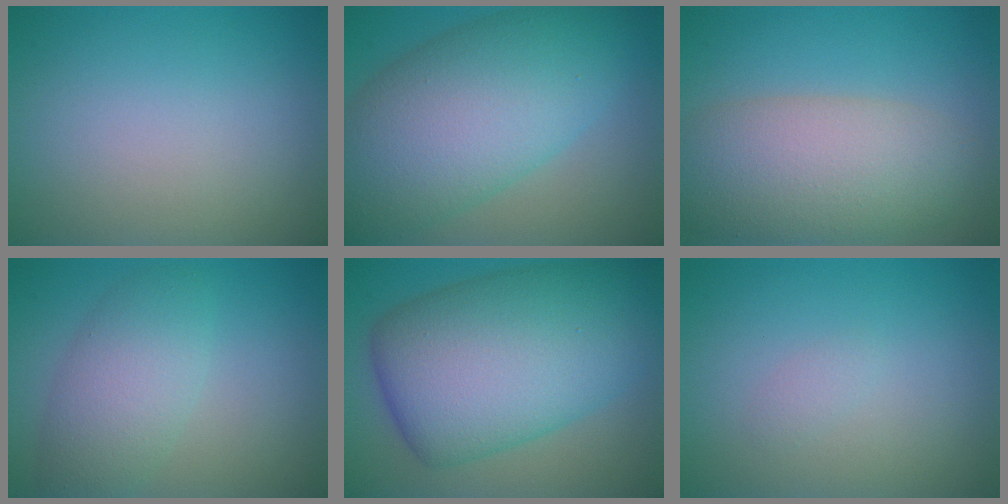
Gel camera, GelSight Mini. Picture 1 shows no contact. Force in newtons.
{"total": 11.8, "press": 11.8, "slide": 0.6}
{"total": 8.1, "press": 8.1, "slide": 0.8}
{"total": 4.5, "press": 4.5, "slide": 0.2}
{"total": 13.5, "press": 13.5, "slide": 0.2}
{"total": 0.6, "press": 0.6, "slide": 0.0}